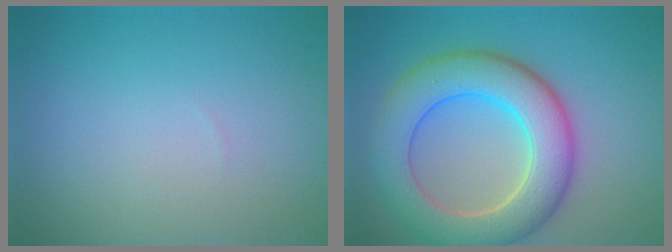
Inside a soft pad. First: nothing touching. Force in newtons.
{"total": 8.8, "press": 8.8, "slide": 0.7}